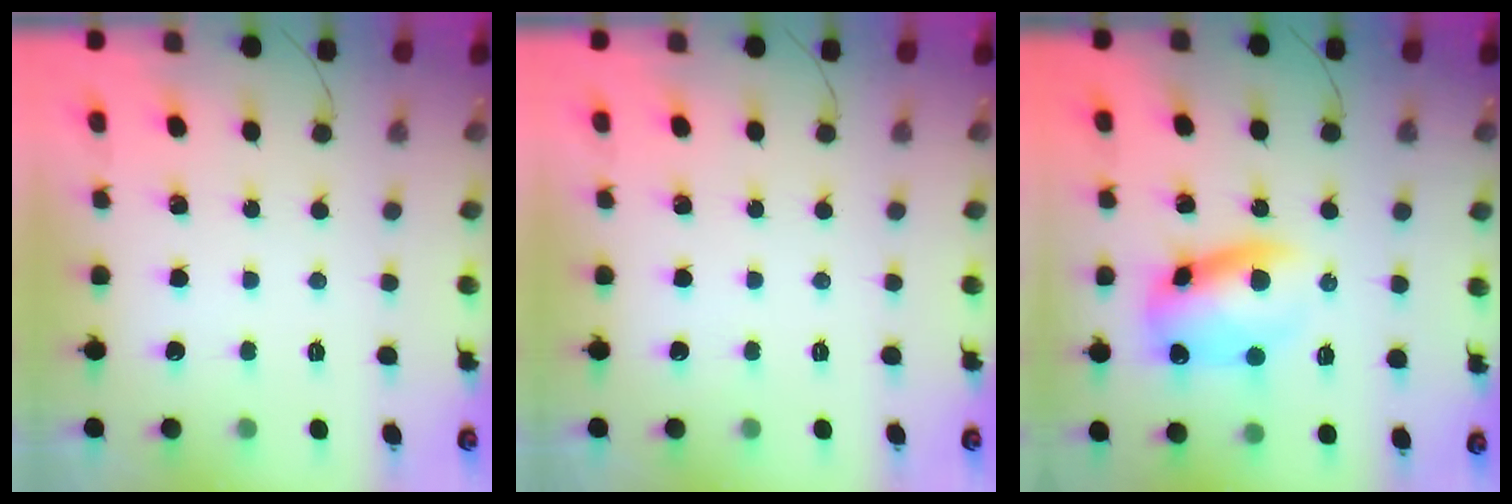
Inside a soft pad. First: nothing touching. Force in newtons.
{"total": 0.0}
{"total": 11.1, "press": 11.0, "slide": 1.4}